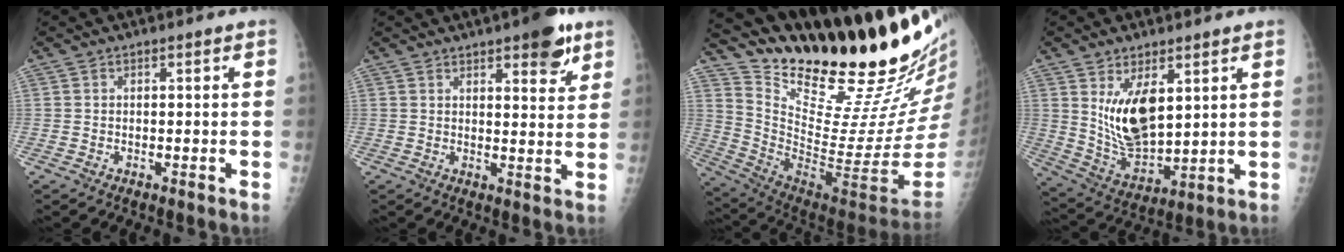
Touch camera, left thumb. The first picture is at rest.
{"total": 8.1, "force": [5.1, 2.6, 5.8], "torque": [-0.060, -0.025, 0.066]}
{"total": 31.4, "force": [25.7, 6.0, 17.1], "torque": [-0.243, -0.173, 0.391]}
{"total": 12.2, "force": [4.4, 6.1, 9.6], "torque": [-0.151, -0.034, 0.100]}